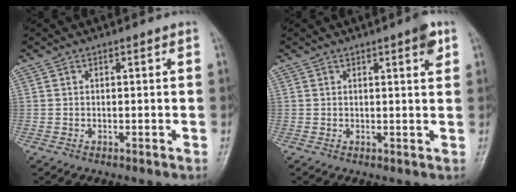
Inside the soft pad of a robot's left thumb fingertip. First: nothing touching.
{"total": 3.3, "force": [1.7, 0.6, 2.7], "torque": [-0.032, -0.006, 0.020]}